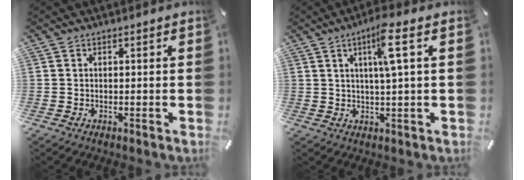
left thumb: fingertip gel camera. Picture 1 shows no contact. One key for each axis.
{"total": 7.9, "fx": 2.8, "fy": 0.4, "fz": 7.4, "tx": -0.132, "ty": -0.007, "tz": 0.040}